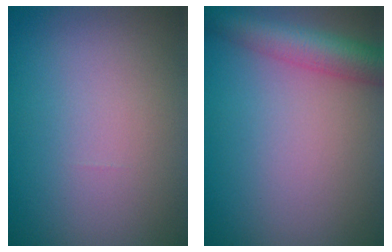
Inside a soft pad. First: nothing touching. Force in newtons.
{"total": 4.9, "press": 4.9, "slide": 0.2}